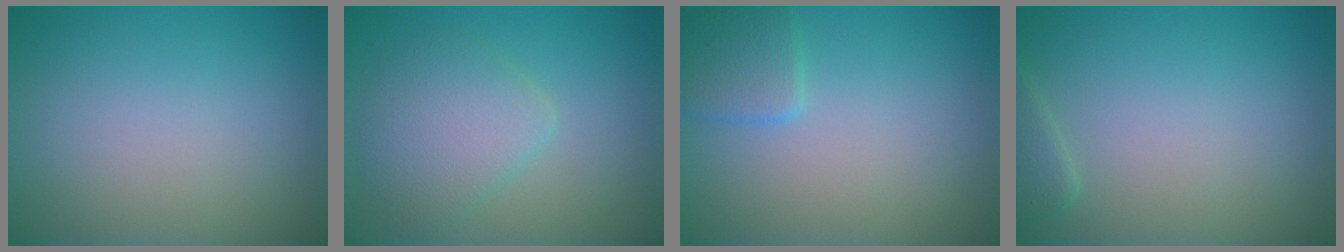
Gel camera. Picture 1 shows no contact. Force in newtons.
{"total": 3.8, "press": 3.8, "slide": 0.1}
{"total": 2.1, "press": 2.1, "slide": 0.1}
{"total": 1.2, "press": 1.2, "slide": 0.1}